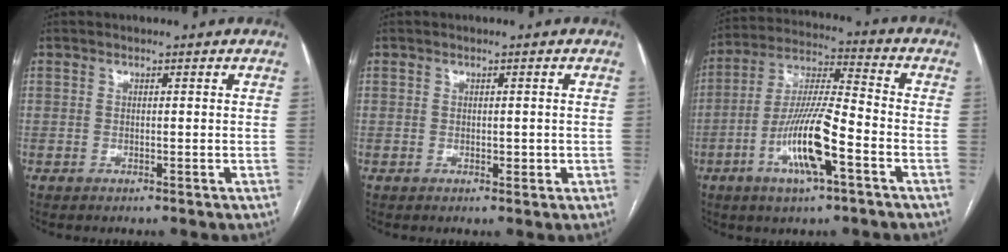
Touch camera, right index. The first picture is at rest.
{"total": 1.3, "force": [-0.2, 0.8, 1.1], "torque": [-0.013, -0.001, 0.000]}
{"total": 13.4, "force": [-5.2, 1.8, 12.3], "torque": [-0.243, -0.004, -0.095]}